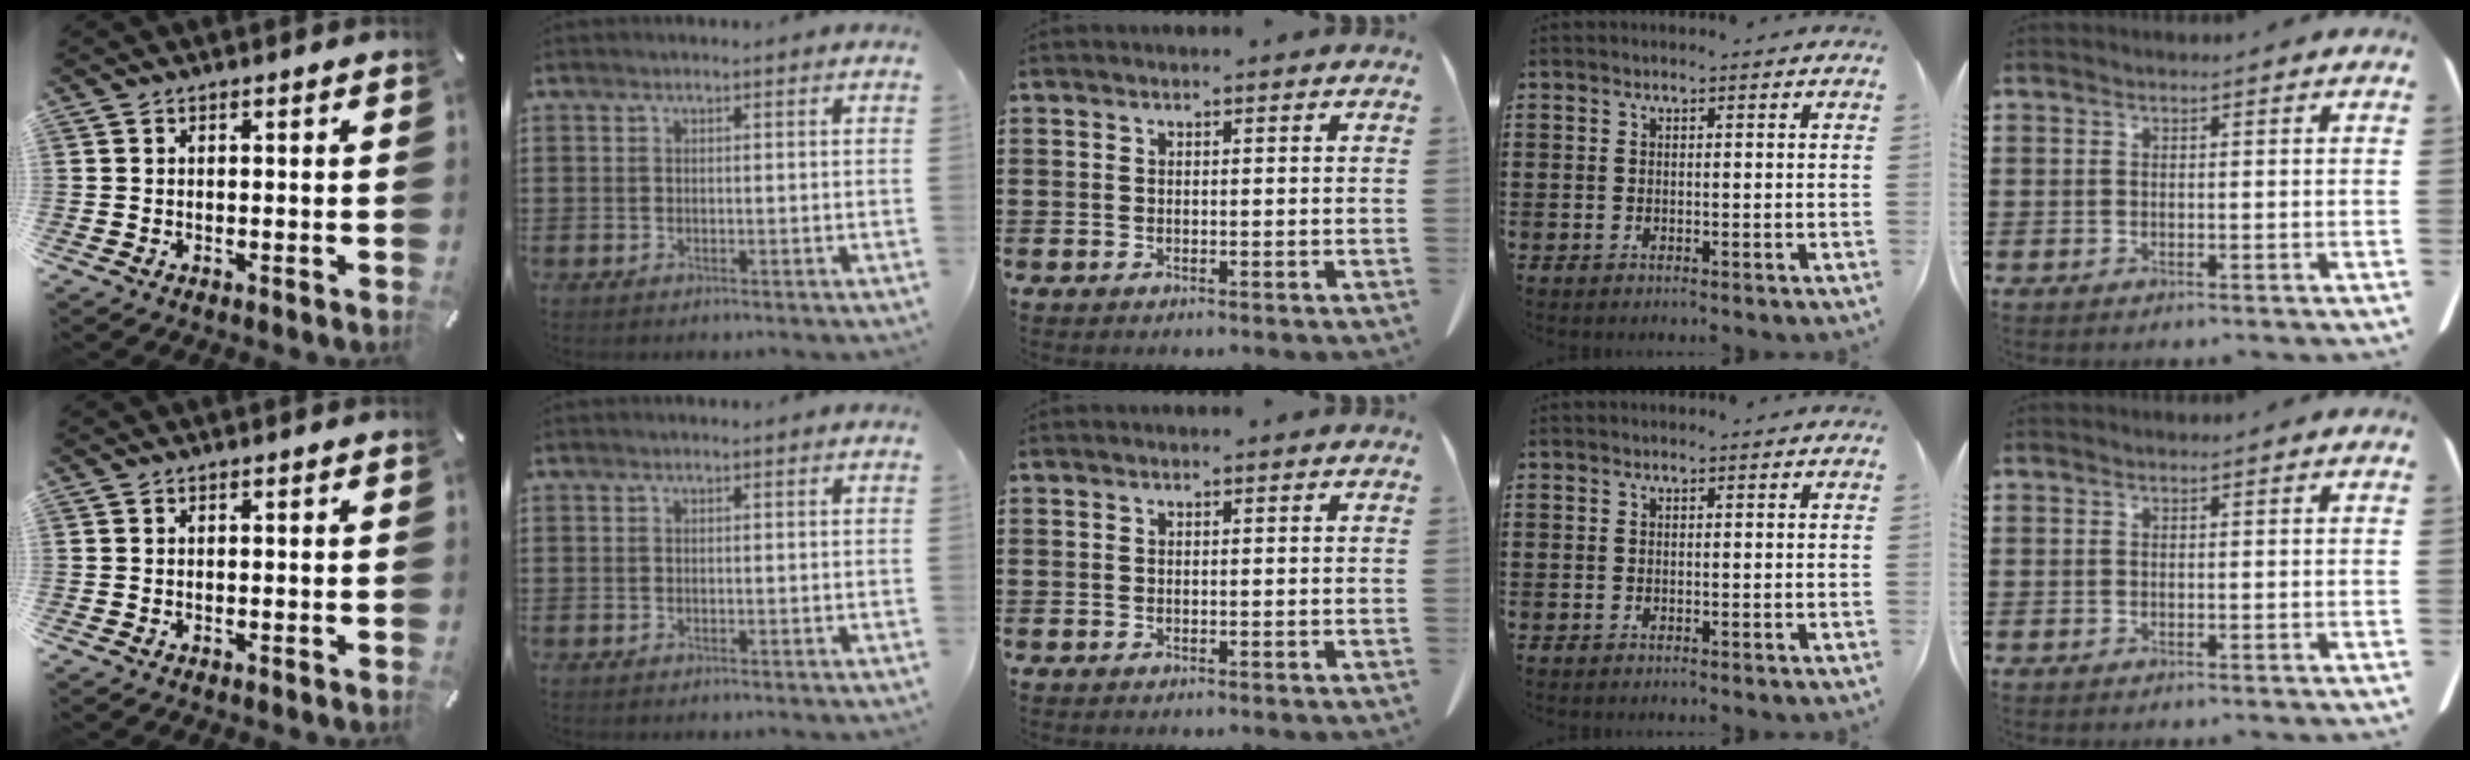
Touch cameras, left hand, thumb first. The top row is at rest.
{}